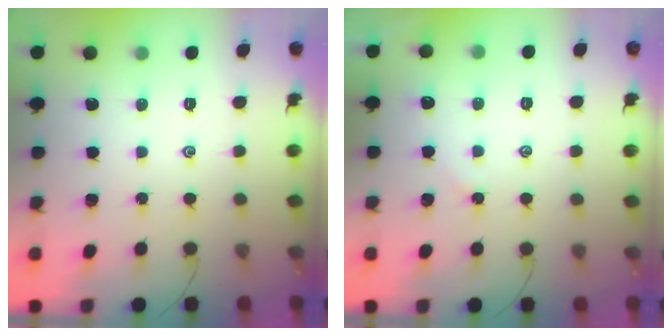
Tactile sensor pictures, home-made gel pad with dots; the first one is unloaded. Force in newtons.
{"total": 3.4, "press": 3.4, "slide": 0.4}